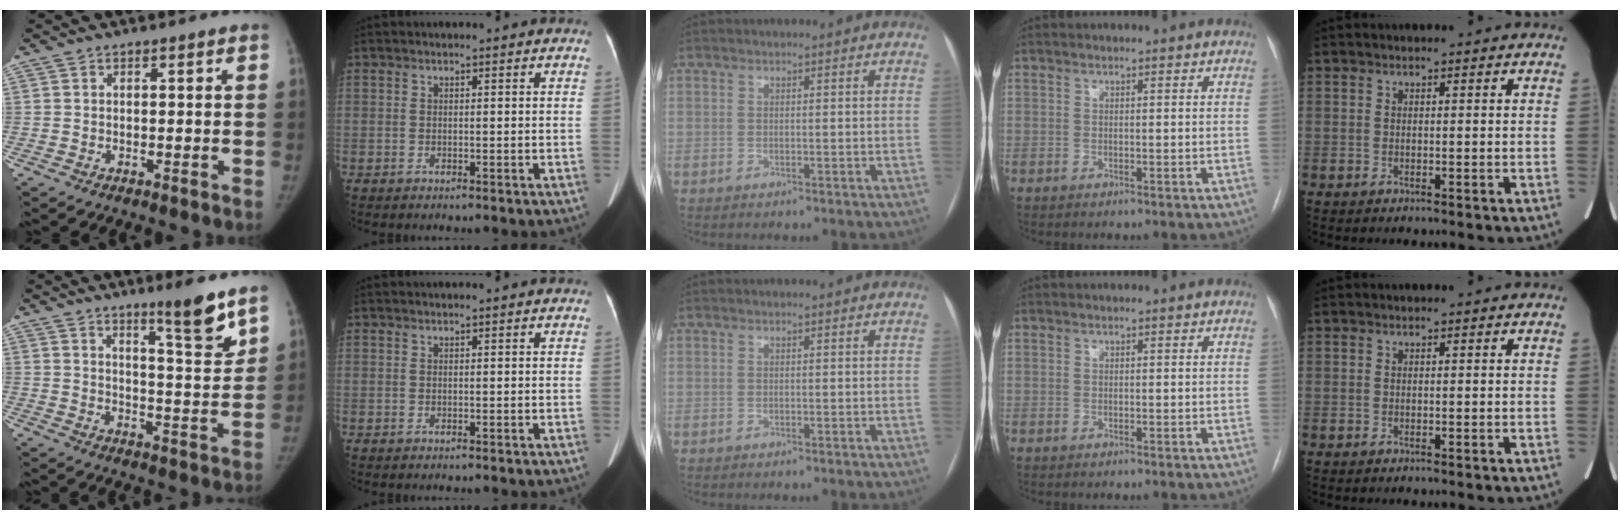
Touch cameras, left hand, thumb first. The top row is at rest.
{"thumb": {"total": 9.8, "force": [7.0, 0.9, 6.8], "torque": [-0.081, -0.061, 0.108]}, "index": {"total": 0.7, "force": [0.6, -0.1, 0.3], "torque": [-0.005, 0.008, 0.012]}}